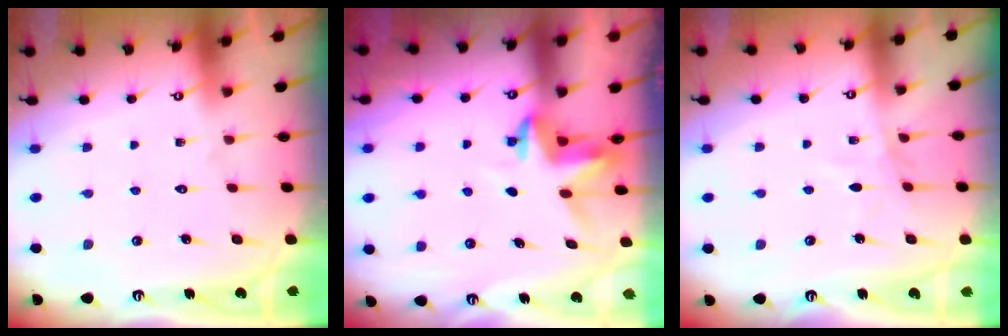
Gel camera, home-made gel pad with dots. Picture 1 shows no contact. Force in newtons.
{"total": 3.9, "press": 3.9, "slide": 0.3}
{"total": 3.2, "press": 3.2, "slide": 0.2}